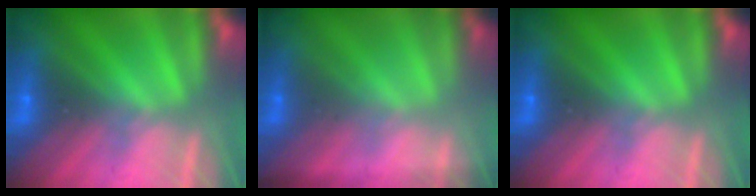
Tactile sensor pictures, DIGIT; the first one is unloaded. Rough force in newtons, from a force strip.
{"total": 1.7}
{"total": 0.0}